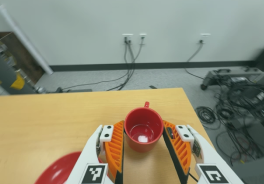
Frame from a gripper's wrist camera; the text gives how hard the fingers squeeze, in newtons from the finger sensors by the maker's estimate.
{"total": 4.2, "left": 2.2, "right": 6.1}